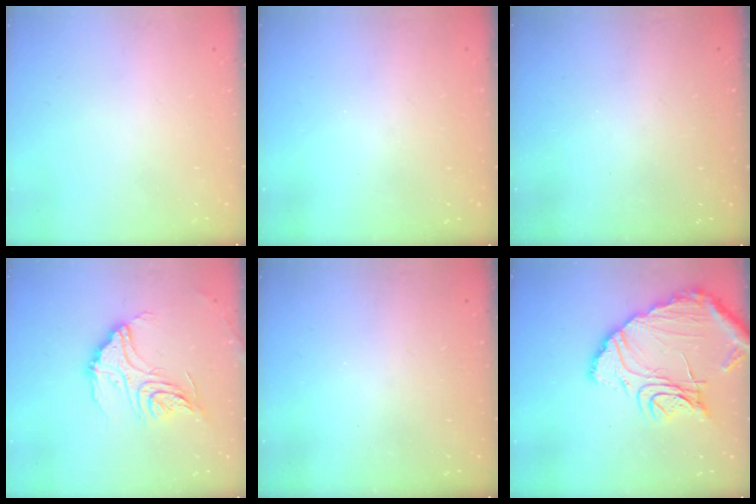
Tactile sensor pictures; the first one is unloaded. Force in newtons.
{"total": 3.1, "press": 3.1, "slide": 0.1}
{"total": 2.8, "press": 2.8, "slide": 0.3}
{"total": 17.7, "press": 17.6, "slide": 1.8}
{"total": 3.2, "press": 3.2, "slide": 0.1}
{"total": 17.8, "press": 17.7, "slide": 1.8}